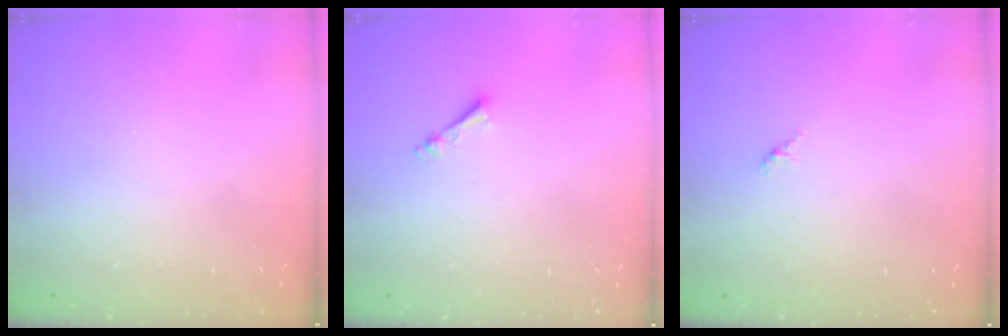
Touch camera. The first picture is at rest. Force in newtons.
{"total": 2.5, "press": 2.5, "slide": 0.3}
{"total": 1.5, "press": 1.4, "slide": 0.4}